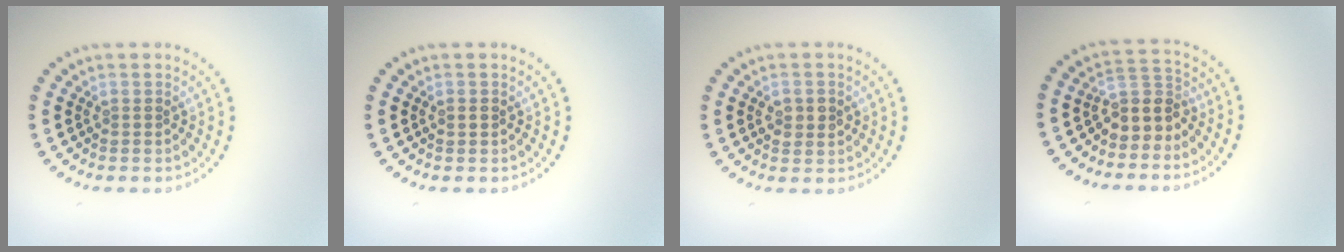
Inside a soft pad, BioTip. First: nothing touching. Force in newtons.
{"total": 0.9, "press": 0.9, "slide": 0.1}
{"total": 2.0, "press": 1.9, "slide": 0.3}
{"total": 3.1, "press": 2.5, "slide": 1.9}